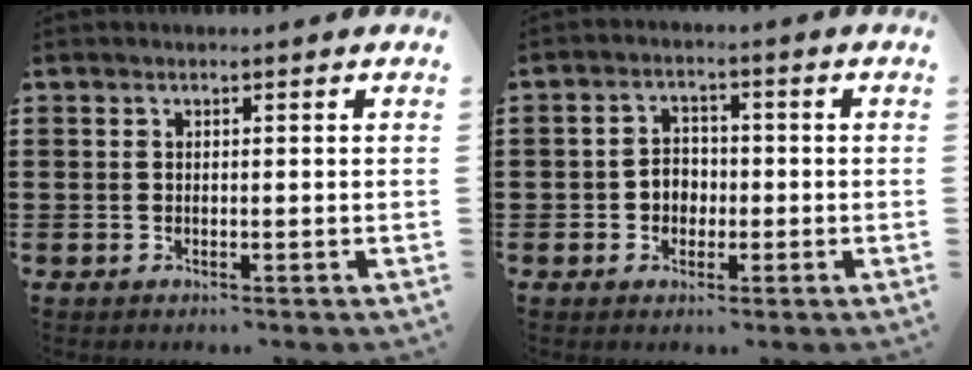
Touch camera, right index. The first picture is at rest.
{"total": 2.9, "force": [-1.0, 2.4, 1.4], "torque": [-0.032, 0.006, -0.022]}